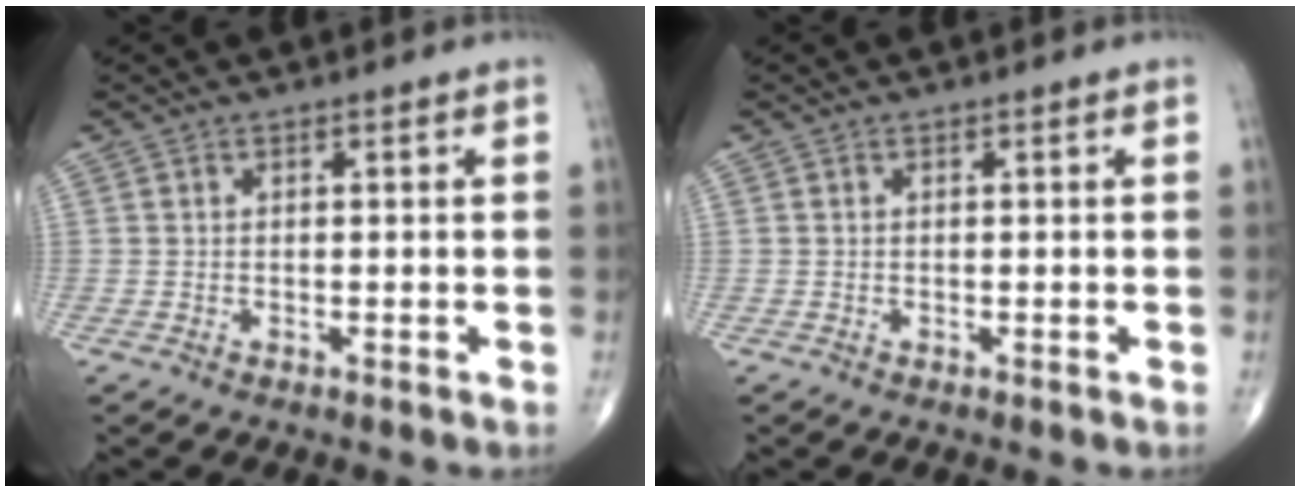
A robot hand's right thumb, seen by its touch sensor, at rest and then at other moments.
{"total": 0.0}